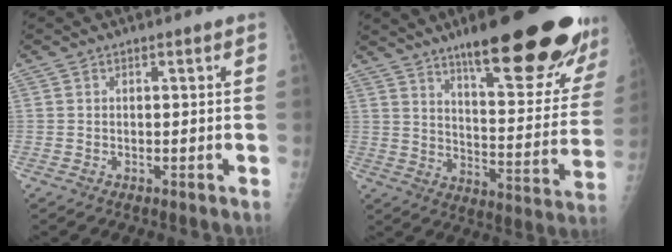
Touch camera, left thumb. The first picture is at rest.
{"total": 28.5, "force": [19.0, 6.0, 20.3], "torque": [-0.235, -0.082, 0.271]}